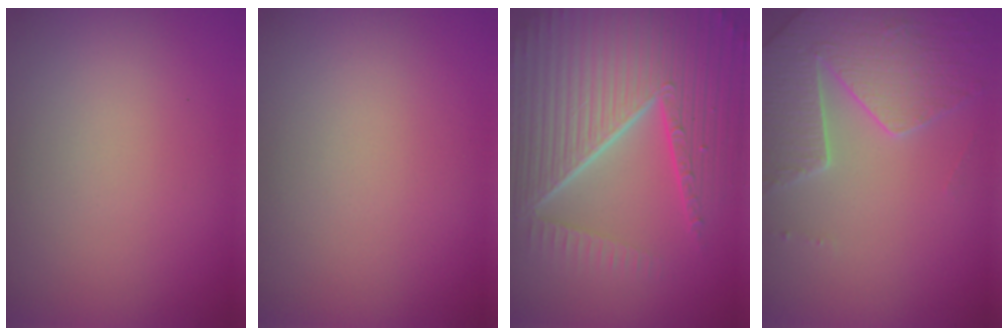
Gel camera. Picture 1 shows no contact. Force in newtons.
{"total": 0.0}
{"total": 10.5, "press": 6.5, "slide": 8.2}
{"total": 4.1, "press": 4.1, "slide": 0.5}